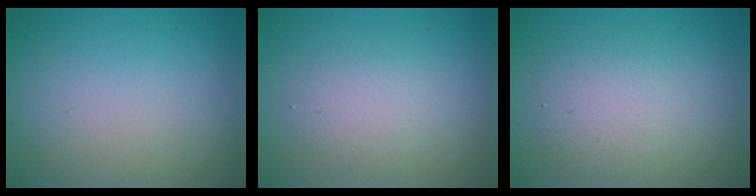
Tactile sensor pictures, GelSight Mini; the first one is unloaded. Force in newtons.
{"total": 2.4, "press": 2.4, "slide": 0.1}
{"total": 3.4, "press": 3.4, "slide": 0.5}